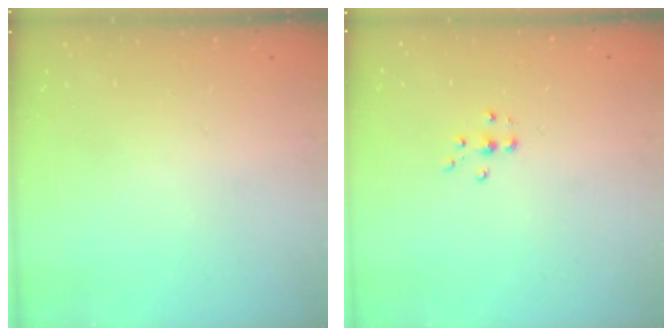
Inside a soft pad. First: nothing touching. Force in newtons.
{"total": 4.9, "press": 4.9, "slide": 0.7}